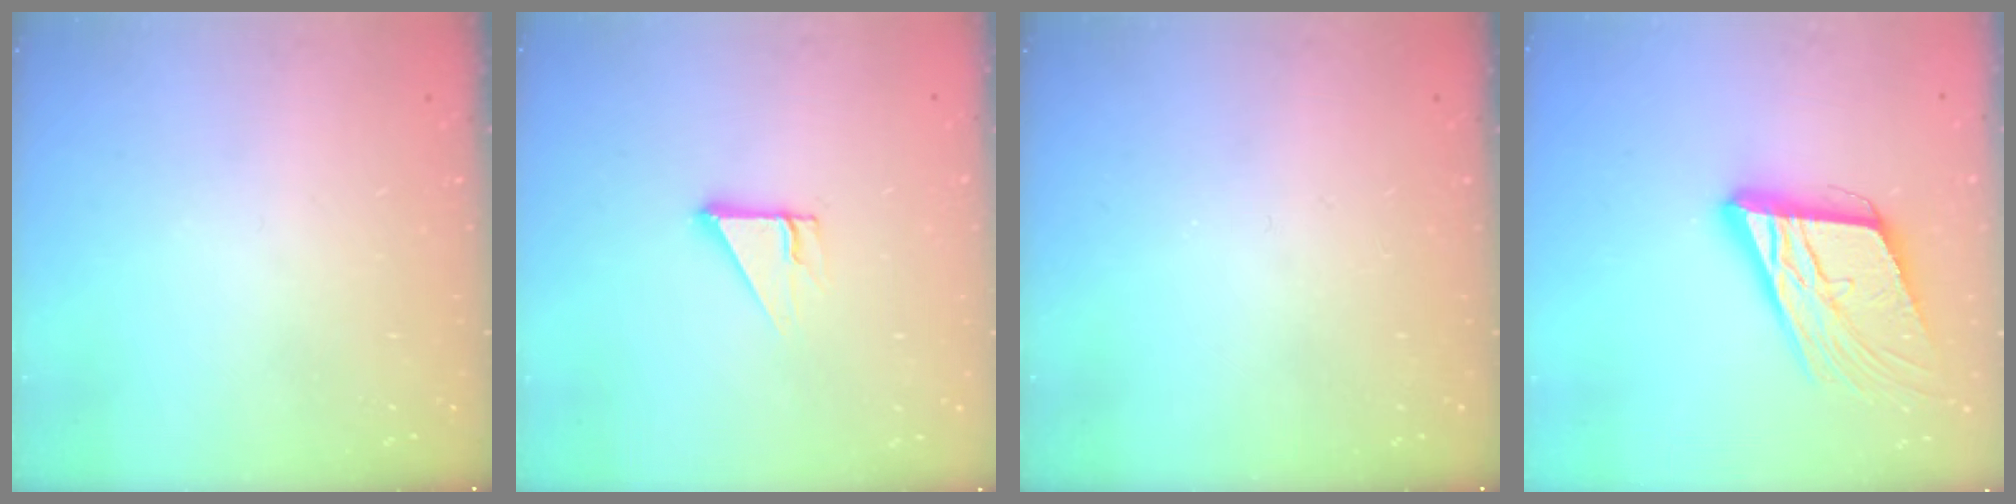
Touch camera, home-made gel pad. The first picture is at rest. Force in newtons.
{"total": 3.7, "press": 3.7, "slide": 0.2}
{"total": 0.0}
{"total": 16.9, "press": 16.5, "slide": 3.6}